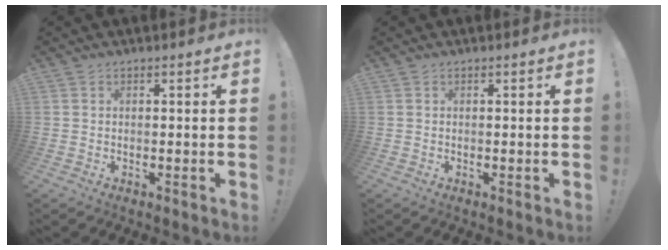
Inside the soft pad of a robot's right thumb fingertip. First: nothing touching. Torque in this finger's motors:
{"motor_torque": [0.00, 0.00, -0.02, -0.02, 0.00]}